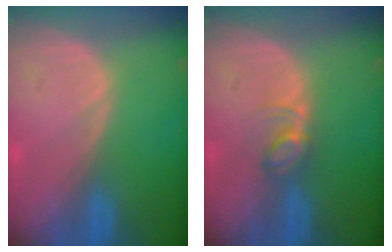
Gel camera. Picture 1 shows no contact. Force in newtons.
{"total": 3.3, "press": 3.3, "slide": 0.2}